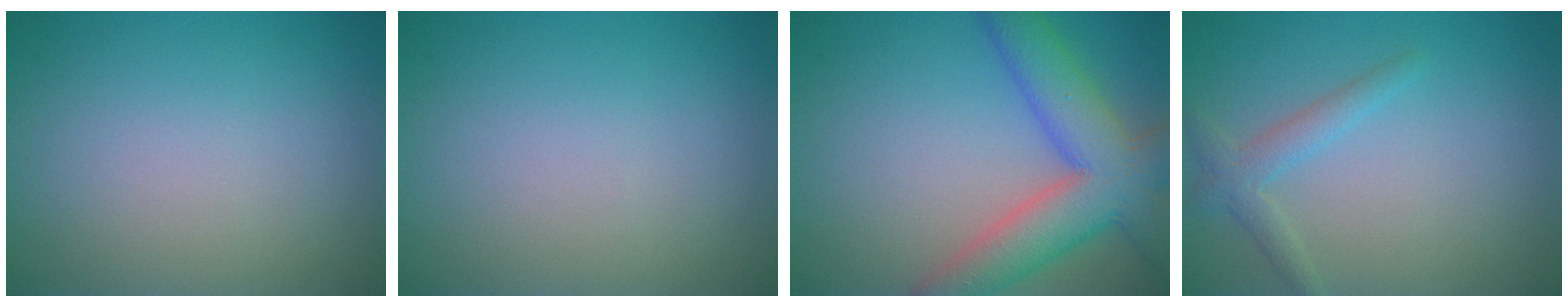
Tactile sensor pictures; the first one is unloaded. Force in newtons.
{"total": 0.0}
{"total": 8.3, "press": 8.3, "slide": 0.4}
{"total": 2.1, "press": 2.1, "slide": 0.1}